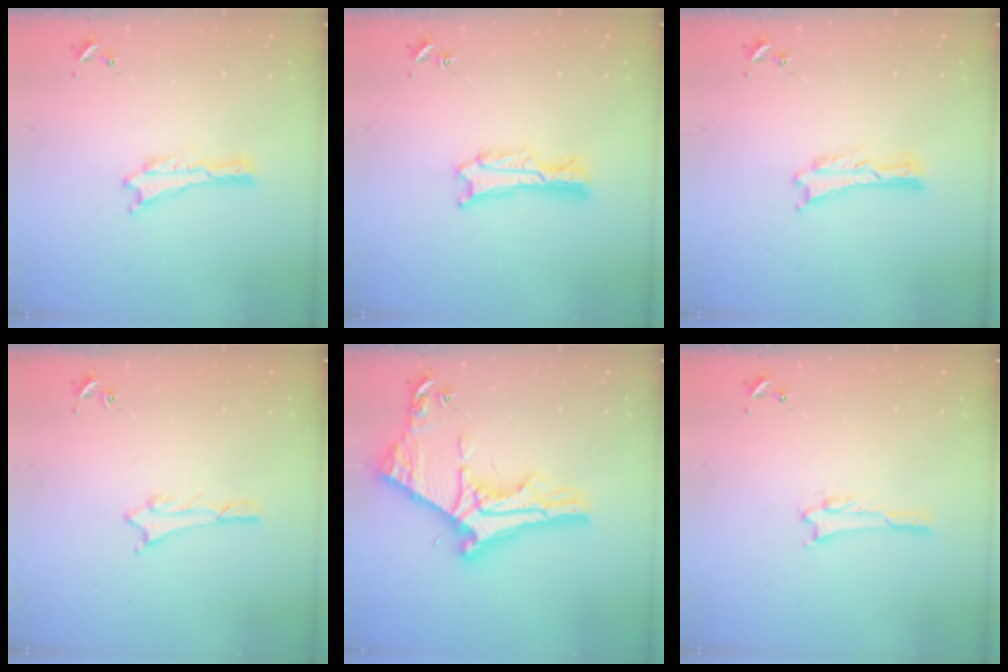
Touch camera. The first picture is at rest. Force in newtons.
{"total": 1.8, "press": 1.8, "slide": 0.2}
{"total": 0.0}
{"total": 1.1, "press": 1.1, "slide": 0.1}
{"total": 10.5, "press": 10.4, "slide": 1.0}
{"total": 0.5, "press": 0.5, "slide": 0.1}